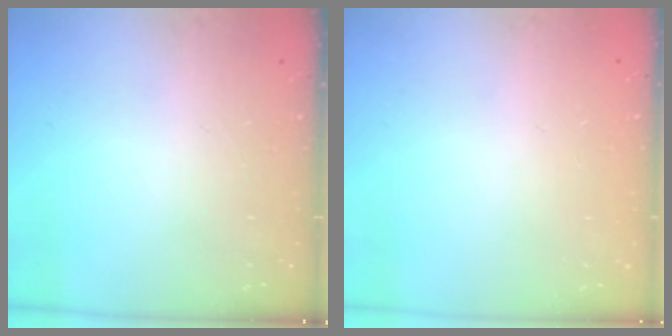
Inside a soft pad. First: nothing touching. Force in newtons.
{"total": 0.0}